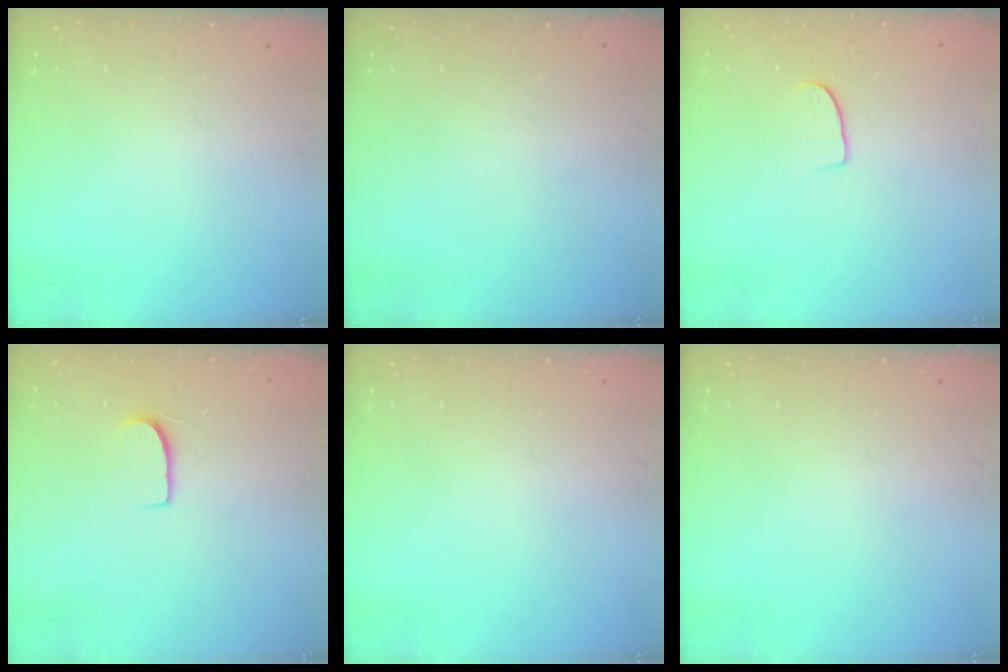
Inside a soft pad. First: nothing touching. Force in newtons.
{"total": 0.0}
{"total": 6.1, "press": 6.1, "slide": 0.4}
{"total": 7.1, "press": 7.1, "slide": 0.6}
{"total": 0.0}
{"total": 0.0}